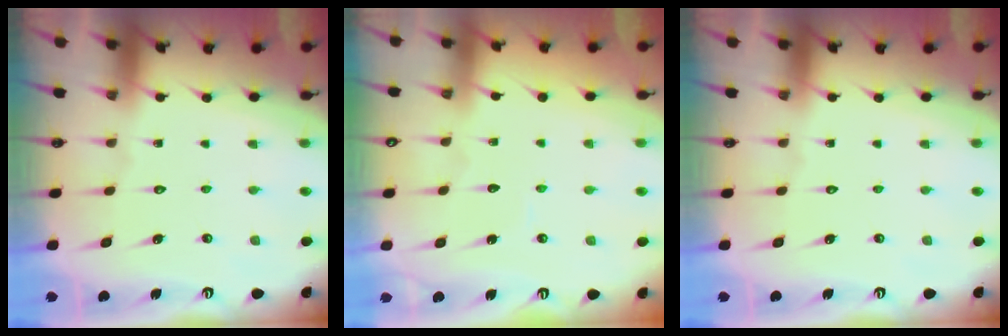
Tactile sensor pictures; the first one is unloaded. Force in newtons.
{"total": 2.5, "press": 2.4, "slide": 0.3}
{"total": 0.0}